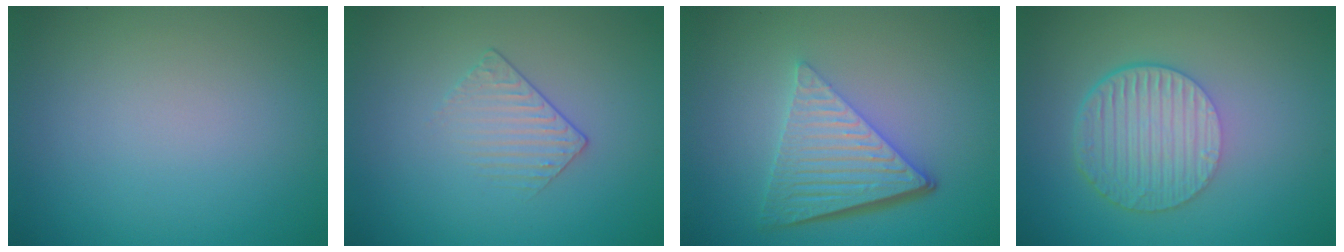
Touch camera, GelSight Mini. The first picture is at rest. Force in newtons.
{"total": 1.4, "press": 0.9, "slide": 1.1}
{"total": 6.4, "press": 4.3, "slide": 4.8}
{"total": 6.1, "press": 4.1, "slide": 4.5}